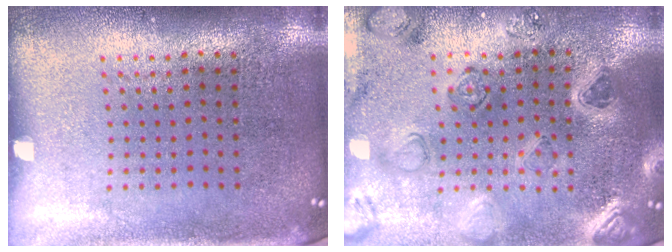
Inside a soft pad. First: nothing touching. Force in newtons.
{"total": 2.3, "press": 2.2, "slide": 0.4}